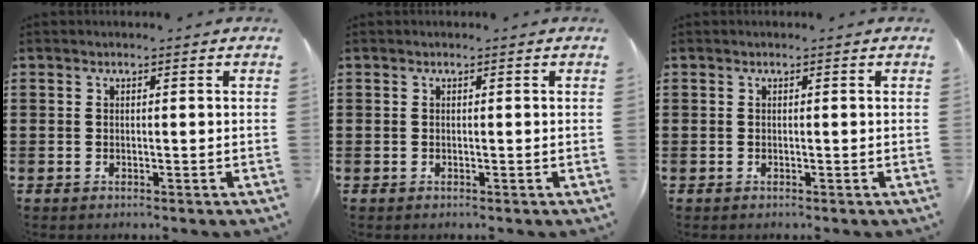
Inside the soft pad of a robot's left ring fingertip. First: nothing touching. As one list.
[{"total": 0.0}, {"total": 0.0}]